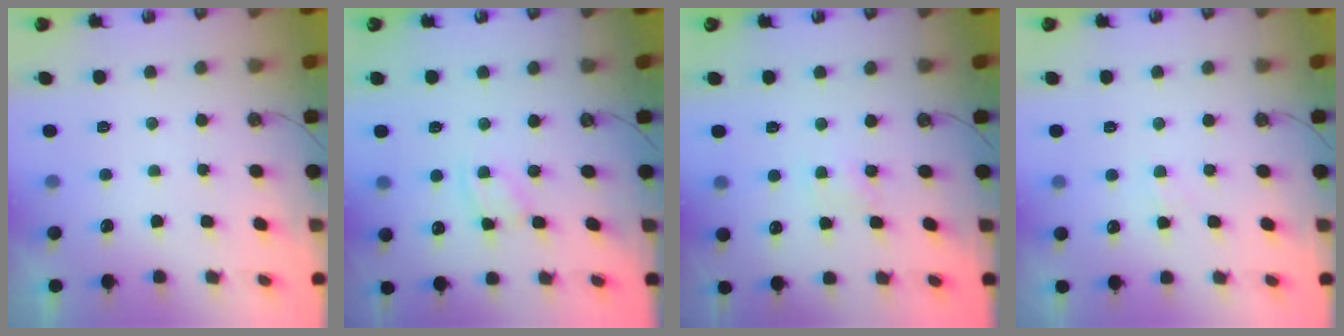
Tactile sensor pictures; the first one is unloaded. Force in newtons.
{"total": 3.7, "press": 3.7, "slide": 0.5}
{"total": 3.9, "press": 3.8, "slide": 0.5}
{"total": 3.0, "press": 3.0, "slide": 0.4}